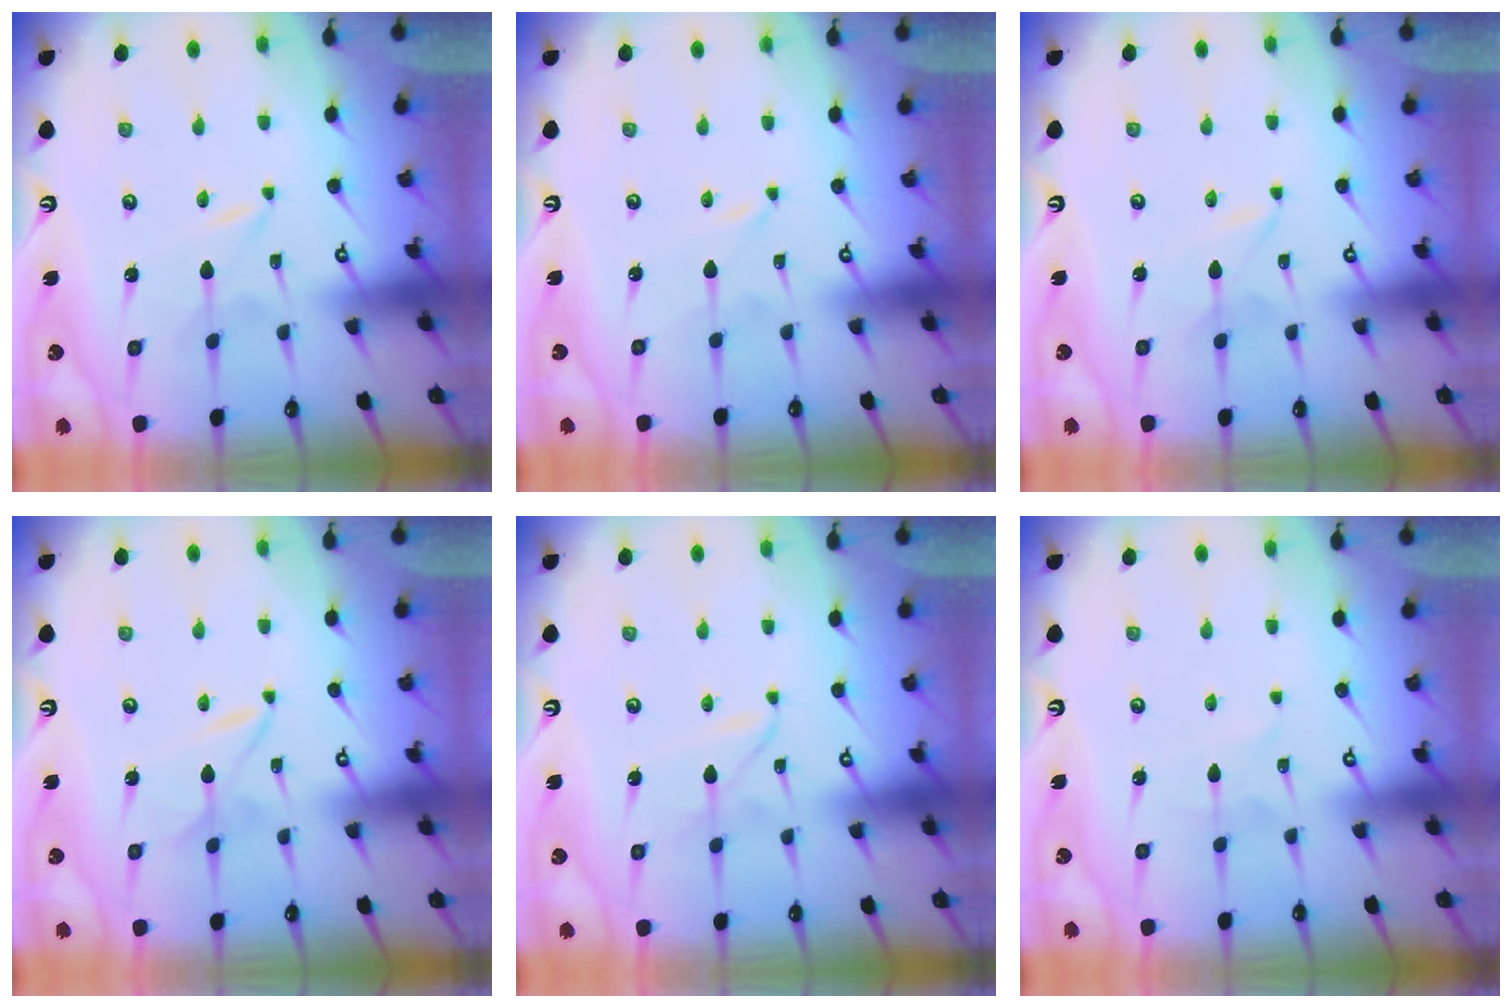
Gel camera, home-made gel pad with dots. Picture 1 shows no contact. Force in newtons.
{"total": 0.0}
{"total": 1.3, "press": 1.3, "slide": 0.2}
{"total": 2.3, "press": 2.3, "slide": 0.2}
{"total": 2.1, "press": 2.1, "slide": 0.1}
{"total": 1.7, "press": 1.6, "slide": 0.2}